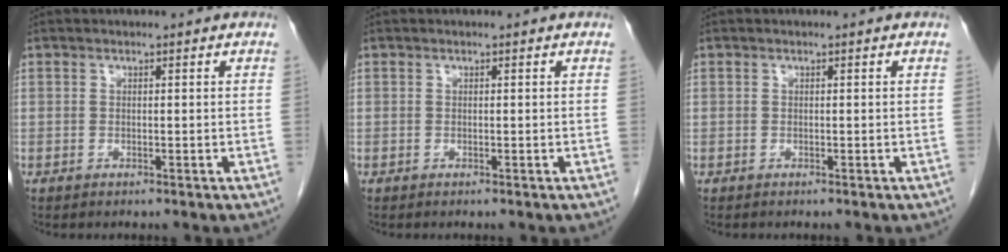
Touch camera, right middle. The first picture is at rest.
{"total": 0.0}
{"total": 0.0}